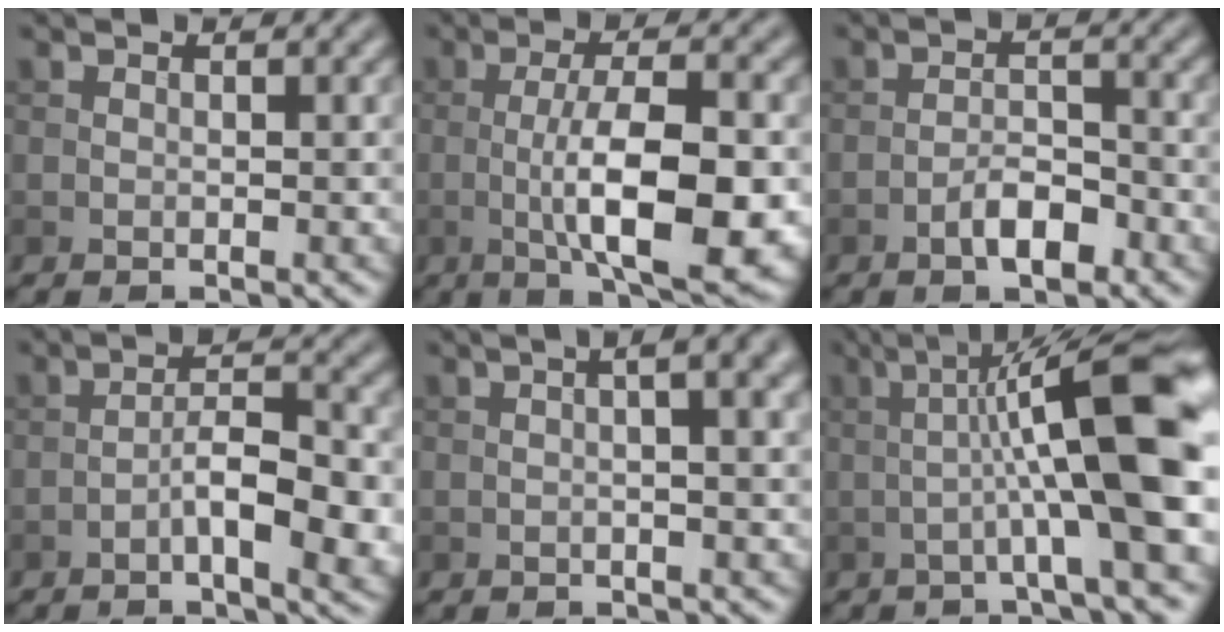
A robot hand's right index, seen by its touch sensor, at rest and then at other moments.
{"total": 10.4, "force": [-1.7, 3.1, 9.8], "torque": [-0.156, -0.005, -0.028]}
{"total": 3.2, "force": [-1.8, 1.2, 2.4], "torque": [-0.037, 0.008, -0.034]}
{"total": 6.2, "force": [-2.1, 1.8, 5.6], "torque": [-0.092, 0.009, -0.035]}
{"total": 6.6, "force": [2.1, 2.5, 5.8], "torque": [-0.049, 0.026, 0.001]}
{"total": 10.9, "force": [-0.1, 1.2, 10.9], "torque": [-0.152, 0.021, -0.005]}